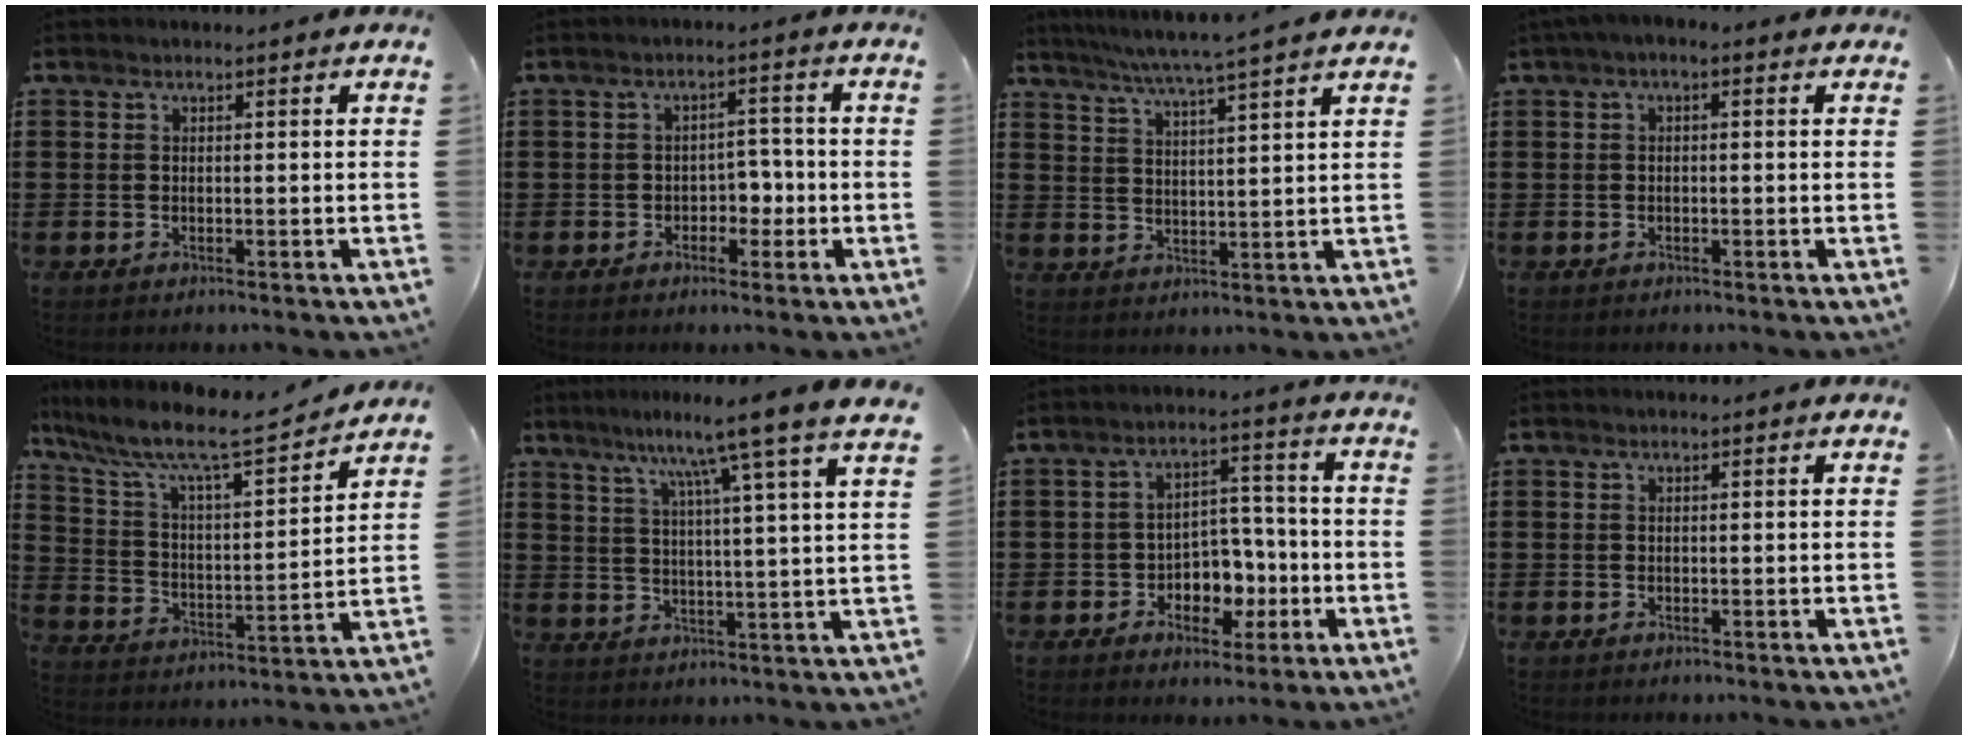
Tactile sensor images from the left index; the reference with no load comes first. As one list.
[{"total": 3.5, "force": [-1.4, 2.6, 2.0], "torque": [-0.036, 0.003, -0.034]}, {"total": 5.3, "force": [4.7, -1.2, 2.3], "torque": [-0.058, -0.026, 0.079]}, {"total": 1.4, "force": [-0.8, 0.5, 1.0], "torque": [-0.025, -0.001, -0.018]}, {"total": 8.1, "force": [6.7, 1.0, 4.4], "torque": [-0.117, -0.046, 0.106]}, {"total": 8.6, "force": [6.5, -1.7, 5.3], "torque": [-0.112, -0.037, 0.096]}, {"total": 5.6, "force": [-2.0, 4.4, 2.7], "torque": [-0.048, 0.012, -0.038]}, {"total": 0.0}]